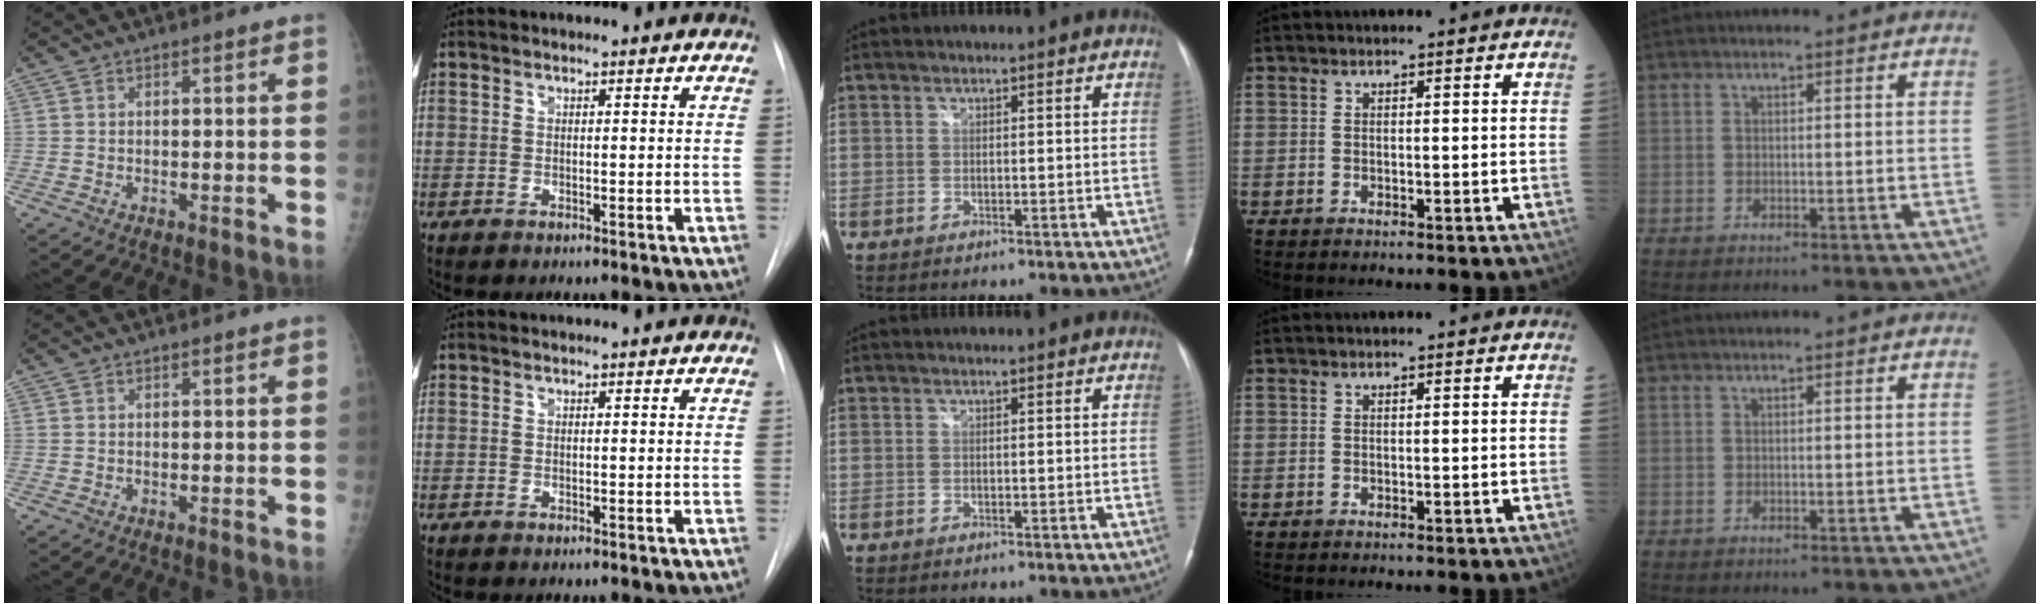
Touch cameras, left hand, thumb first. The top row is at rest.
{}